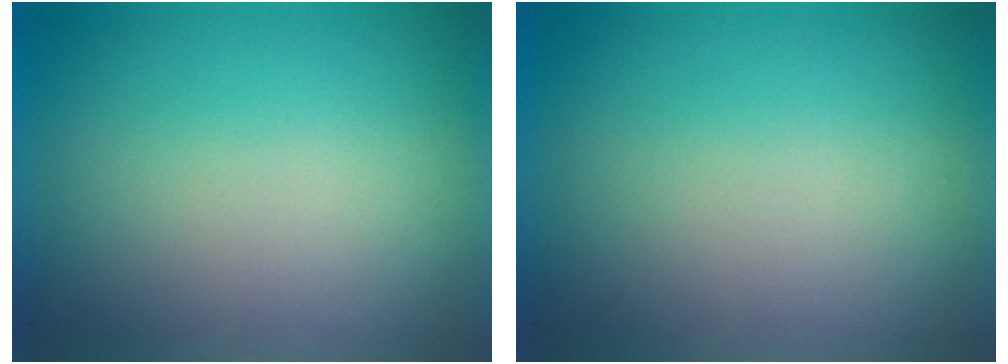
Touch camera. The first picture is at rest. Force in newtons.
{"total": 0.0}